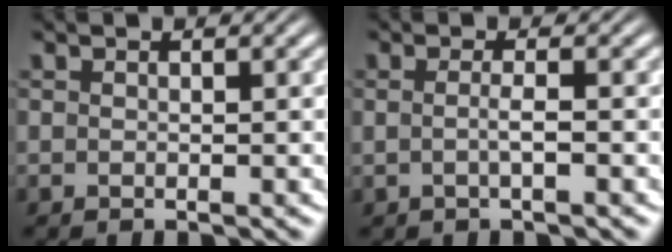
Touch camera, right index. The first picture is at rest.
{"total": 1.3, "force": [-0.5, 0.0, 1.2], "torque": [-0.028, -0.007, -0.006]}